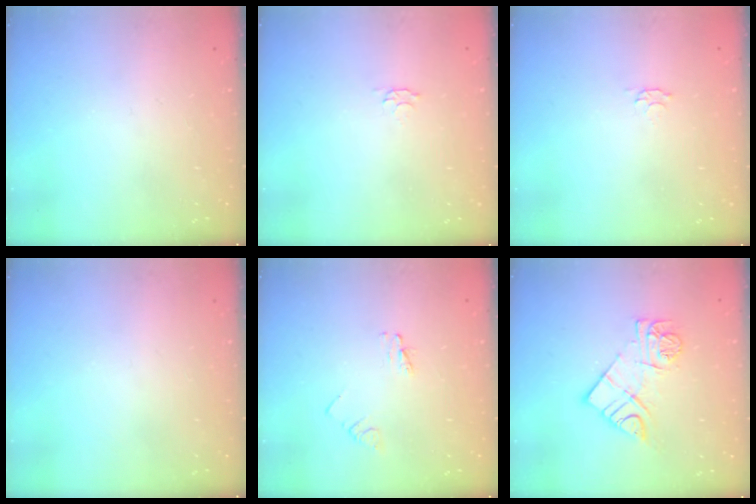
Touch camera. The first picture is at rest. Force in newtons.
{"total": 2.9, "press": 2.9, "slide": 0.4}
{"total": 2.9, "press": 2.9, "slide": 0.4}
{"total": 0.0}
{"total": 2.8, "press": 2.8, "slide": 0.3}
{"total": 10.5, "press": 10.5, "slide": 0.6}